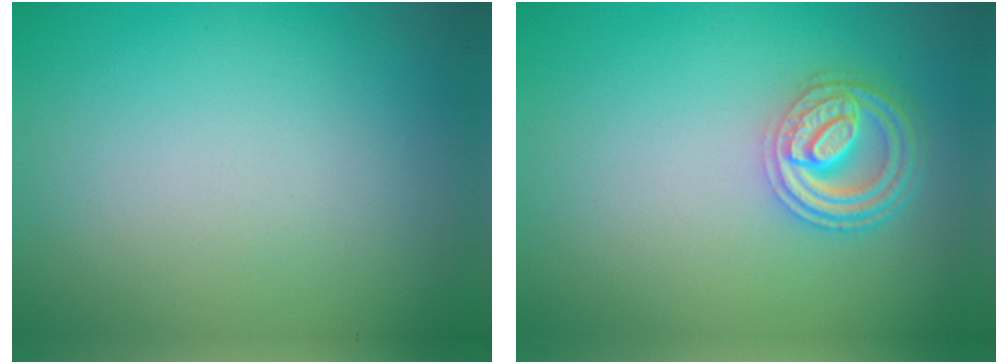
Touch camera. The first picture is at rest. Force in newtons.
{"total": 4.5, "press": 3.7, "slide": 2.5}